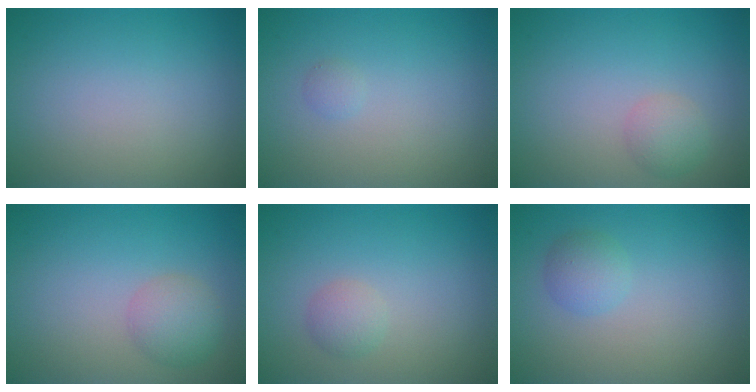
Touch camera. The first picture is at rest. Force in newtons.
{"total": 0.6, "press": 0.6, "slide": 0.1}
{"total": 1.7, "press": 1.7, "slide": 0.1}
{"total": 2.1, "press": 2.1, "slide": 0.2}
{"total": 1.4, "press": 1.4, "slide": 0.1}
{"total": 1.8, "press": 1.8, "slide": 0.0}